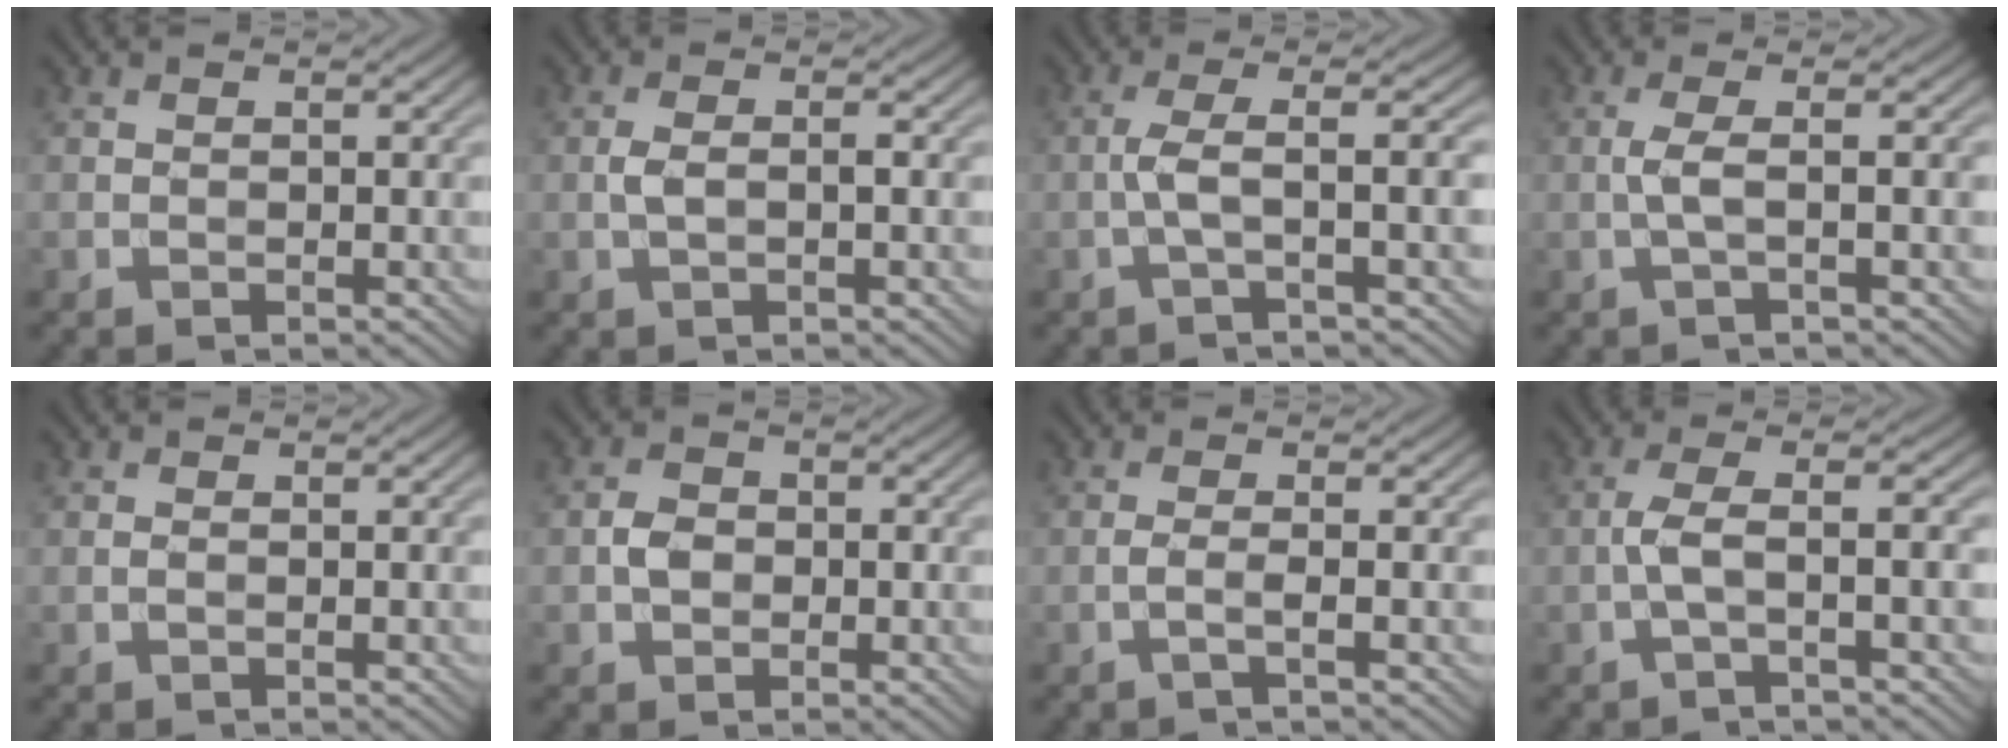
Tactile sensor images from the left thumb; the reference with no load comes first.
{"total": 2.3, "force": [-0.2, 0.8, 2.1], "torque": [-0.050, 0.003, -0.008]}
{"total": 4.6, "force": [-0.9, 0.8, 4.5], "torque": [-0.076, 0.013, -0.032]}
{"total": 3.3, "force": [-0.2, 0.7, 3.3], "torque": [-0.058, 0.008, -0.016]}
{"total": 0.6, "force": [-0.1, 0.2, 0.6], "torque": [-0.013, 0.000, -0.002]}
{"total": 2.6, "force": [-0.4, 2.1, 1.5], "torque": [-0.030, -0.001, -0.014]}
{"total": 1.8, "force": [-0.6, 0.2, 1.7], "torque": [-0.028, 0.008, -0.023]}
{"total": 4.2, "force": [-1.1, 0.7, 4.0], "torque": [-0.071, 0.011, -0.035]}